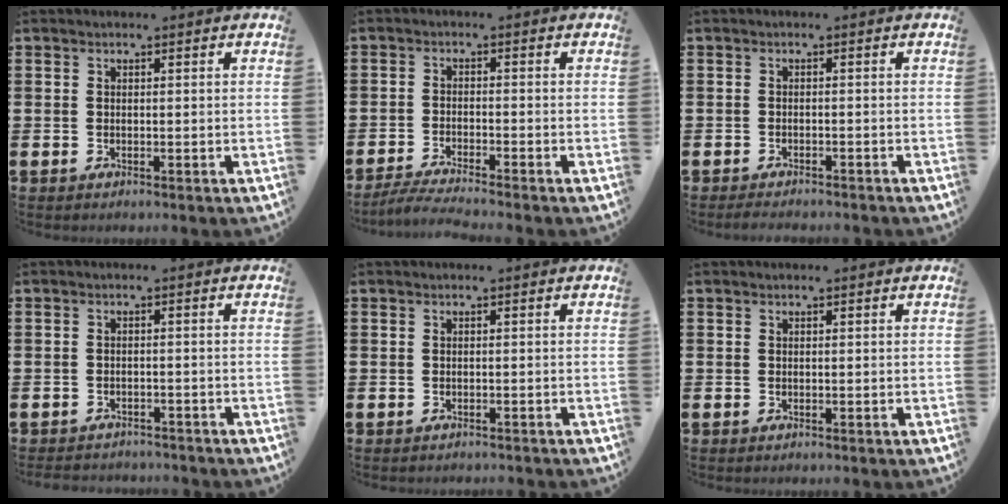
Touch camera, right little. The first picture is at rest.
{"total": 2.9, "force": [-2.6, -0.2, 1.3], "torque": [-0.020, -0.002, -0.049]}
{"total": 1.2, "force": [-1.2, 0.0, 0.2], "torque": [-0.006, 0.000, -0.024]}
{"total": 1.4, "force": [-1.4, 0.2, -0.1], "torque": [-0.003, 0.002, -0.032]}
{"total": 0.0}
{"total": 0.0}